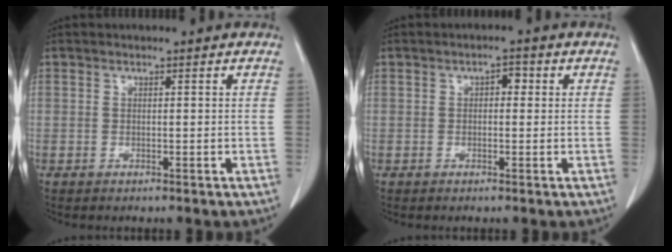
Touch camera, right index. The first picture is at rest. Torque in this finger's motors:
{"motor_torque": [0.34, 0.09, 0.04, 0.02]}